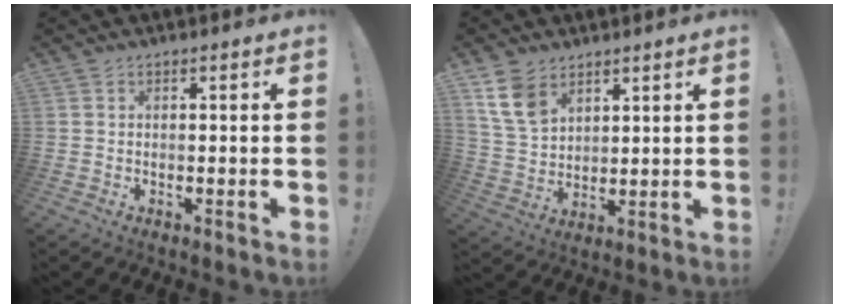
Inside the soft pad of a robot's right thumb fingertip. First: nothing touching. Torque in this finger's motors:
{"motor_torque": [0.09, 0.23, 0.97, 0.42, 0.23]}